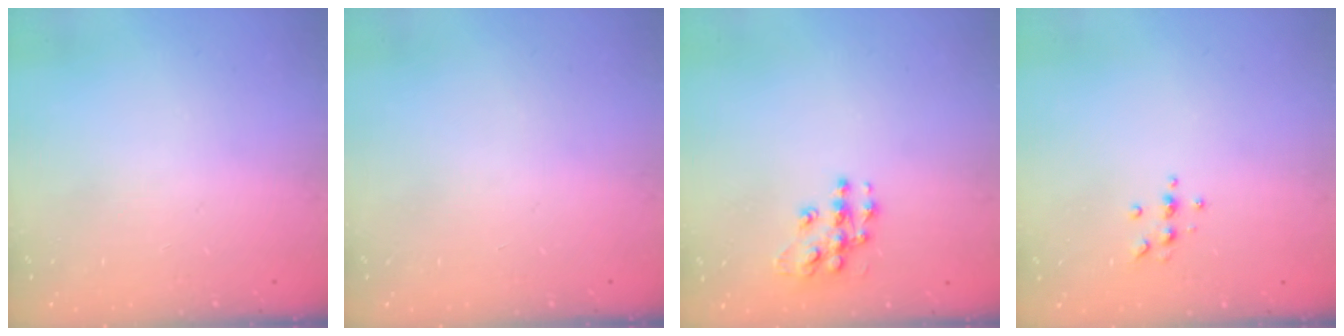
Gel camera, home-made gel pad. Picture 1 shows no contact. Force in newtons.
{"total": 0.0}
{"total": 10.2, "press": 10.2, "slide": 0.5}
{"total": 4.6, "press": 4.6, "slide": 0.6}